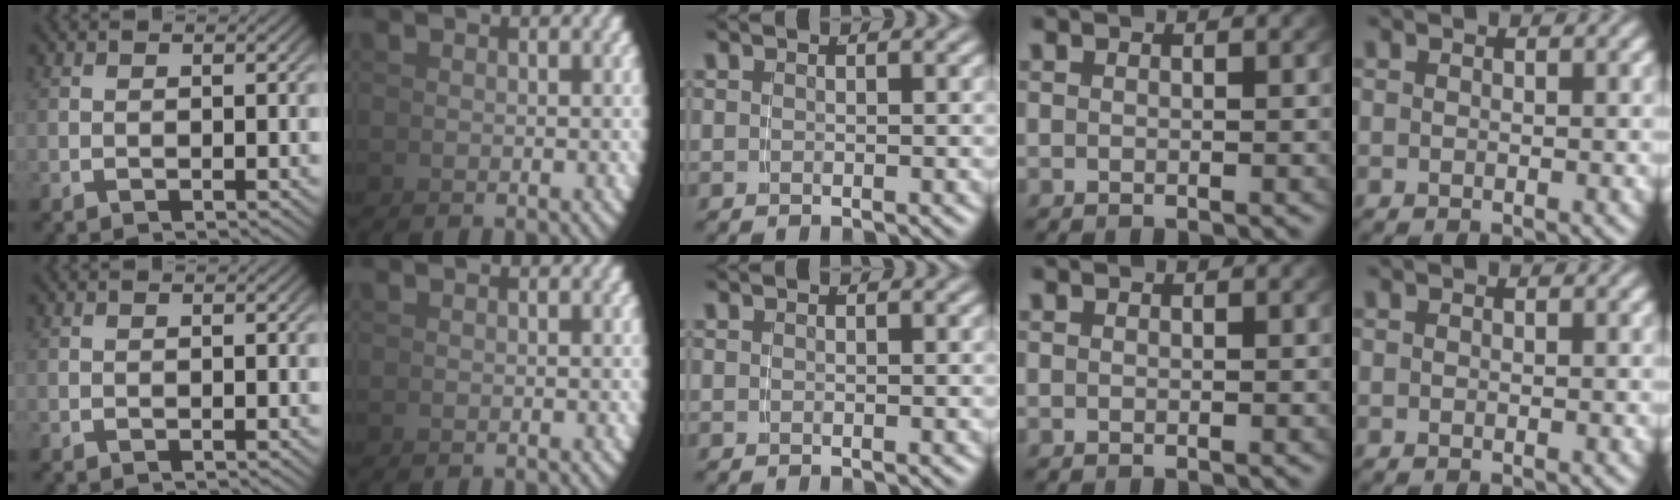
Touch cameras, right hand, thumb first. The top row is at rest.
{}